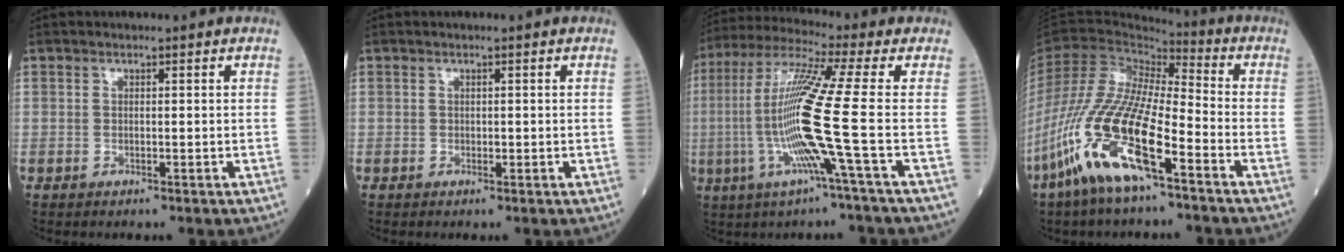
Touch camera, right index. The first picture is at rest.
{"total": 0.0}
{"total": 14.3, "force": [-2.9, -2.4, 13.7], "torque": [-0.284, -0.008, -0.069]}
{"total": 16.8, "force": [-8.6, 3.2, 14.1], "torque": [-0.308, -0.027, -0.164]}